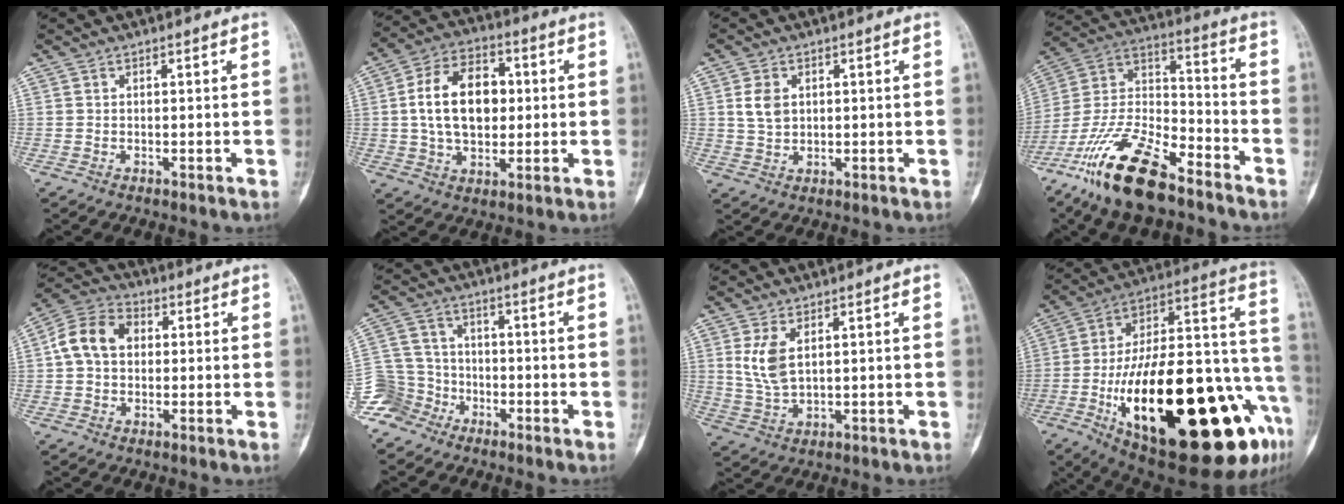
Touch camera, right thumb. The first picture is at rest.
{"total": 14.7, "force": [1.4, 9.6, 11.1], "torque": [-0.167, 0.014, 0.019]}
{"total": 4.5, "force": [1.0, 3.4, 2.8], "torque": [-0.041, -0.002, 0.023]}
{"total": 20.4, "force": [-13.9, 7.4, 12.9], "torque": [-0.260, 0.068, -0.260]}
{"total": 9.8, "force": [1.4, 7.3, 6.4], "torque": [-0.114, 0.026, 0.017]}
{"total": 8.2, "force": [-5.2, 6.3, 0.2], "torque": [0.021, 0.047, -0.111]}
{"total": 6.1, "force": [2.0, 3.1, 4.9], "torque": [-0.098, -0.009, 0.051]}
{"total": 40.7, "force": [-14.1, 15.2, 35.0], "torque": [-0.481, 0.043, -0.209]}